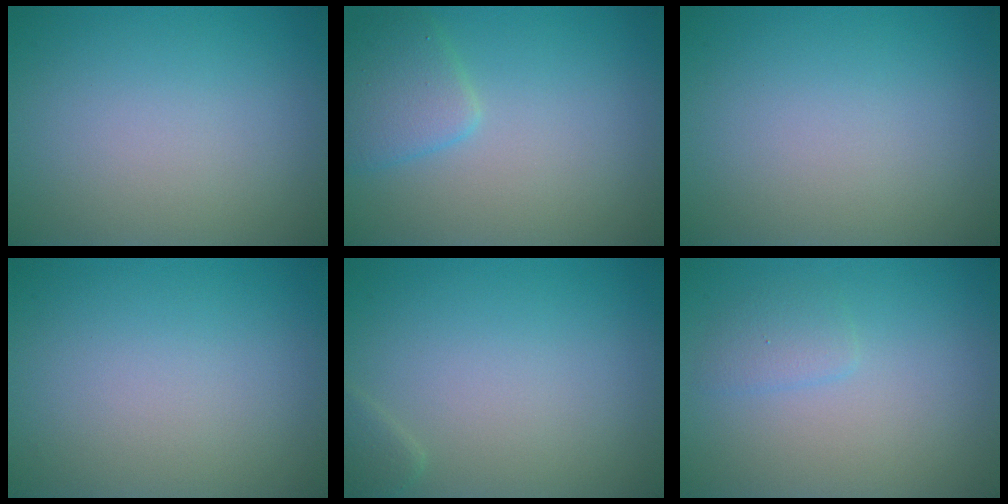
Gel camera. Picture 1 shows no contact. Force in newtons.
{"total": 2.8, "press": 2.8, "slide": 0.1}
{"total": 0.0}
{"total": 0.0}
{"total": 1.0, "press": 1.0, "slide": 0.1}
{"total": 1.3, "press": 1.3, "slide": 0.1}